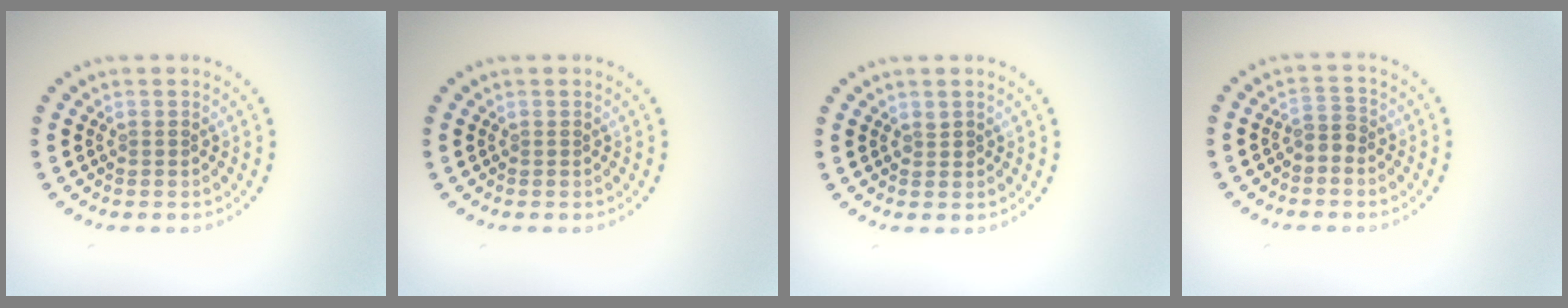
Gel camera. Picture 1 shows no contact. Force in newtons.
{"total": 0.0}
{"total": 0.6, "press": 0.4, "slide": 0.4}
{"total": 1.5, "press": 1.3, "slide": 0.9}